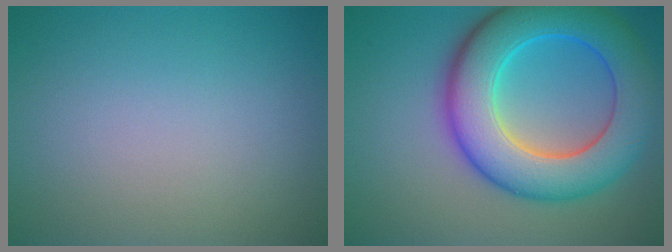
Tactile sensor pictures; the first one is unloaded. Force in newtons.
{"total": 10.6, "press": 10.6, "slide": 0.1}